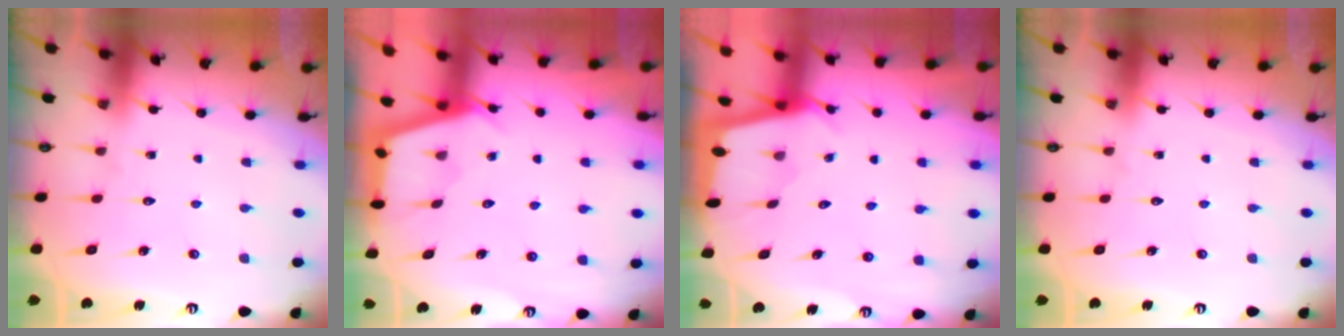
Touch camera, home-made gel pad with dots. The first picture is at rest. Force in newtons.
{"total": 2.8, "press": 2.8, "slide": 0.3}
{"total": 1.8, "press": 1.7, "slide": 0.1}
{"total": 0.0}